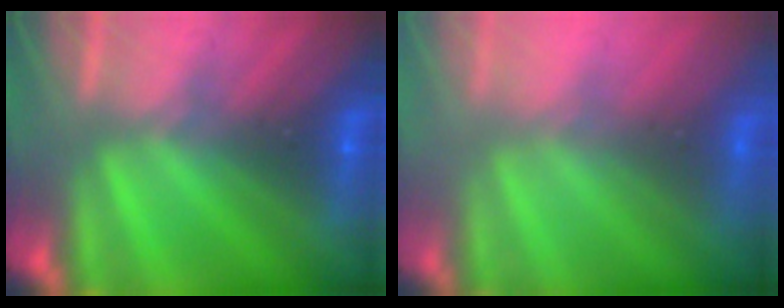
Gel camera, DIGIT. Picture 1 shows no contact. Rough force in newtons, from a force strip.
{"total": 2.9}